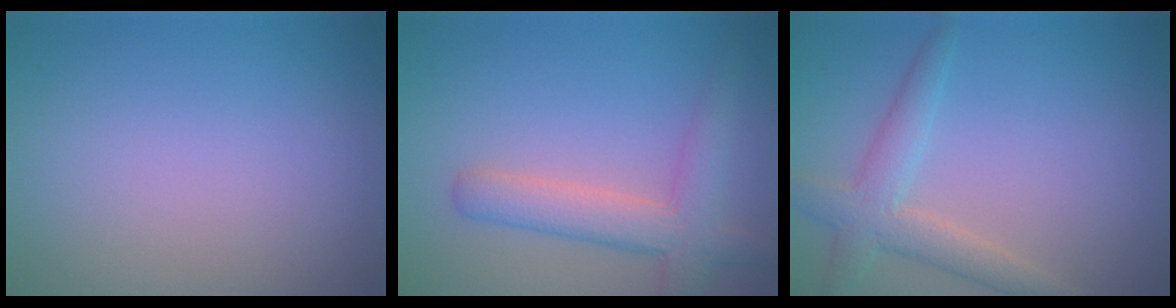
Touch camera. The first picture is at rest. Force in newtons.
{"total": 4.4, "press": 4.4, "slide": 0.3}
{"total": 3.5, "press": 3.5, "slide": 0.1}